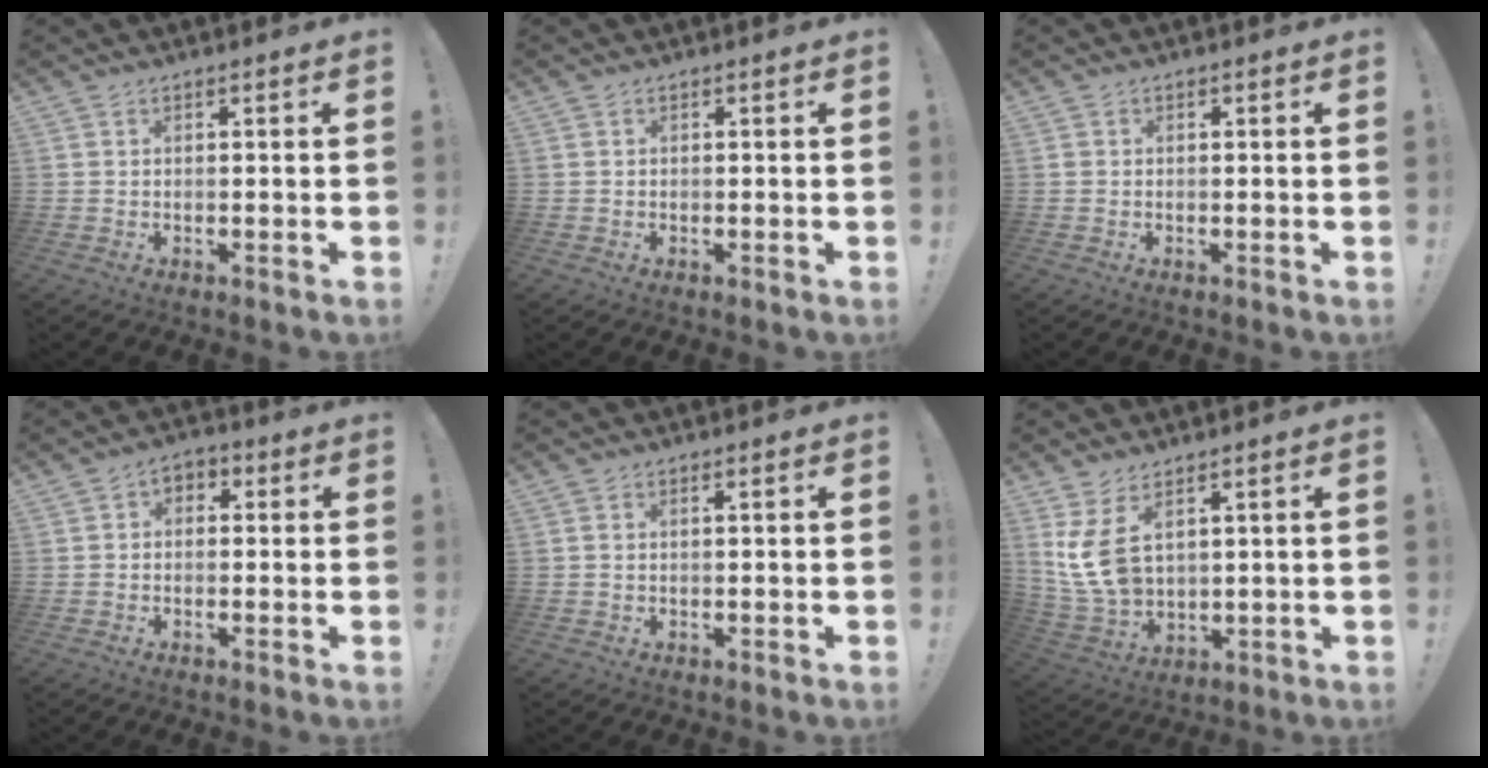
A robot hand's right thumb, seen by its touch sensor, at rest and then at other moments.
{"total": 0.0}
{"total": 0.5, "force": [0.0, 0.5, 0.1], "torque": [-0.008, 0.006, 0.000]}
{"total": 3.3, "force": [-0.8, 2.7, 1.8], "torque": [-0.029, 0.014, -0.015]}
{"total": 0.6, "force": [0.3, 0.4, 0.5], "torque": [-0.017, 0.005, 0.006]}
{"total": 11.1, "force": [4.4, 6.3, 7.9], "torque": [-0.160, -0.027, 0.087]}